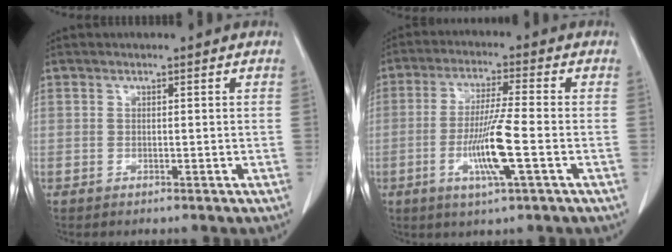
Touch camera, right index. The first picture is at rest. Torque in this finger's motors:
{"motor_torque": [1.31, -0.14, 0.75, 0.10]}